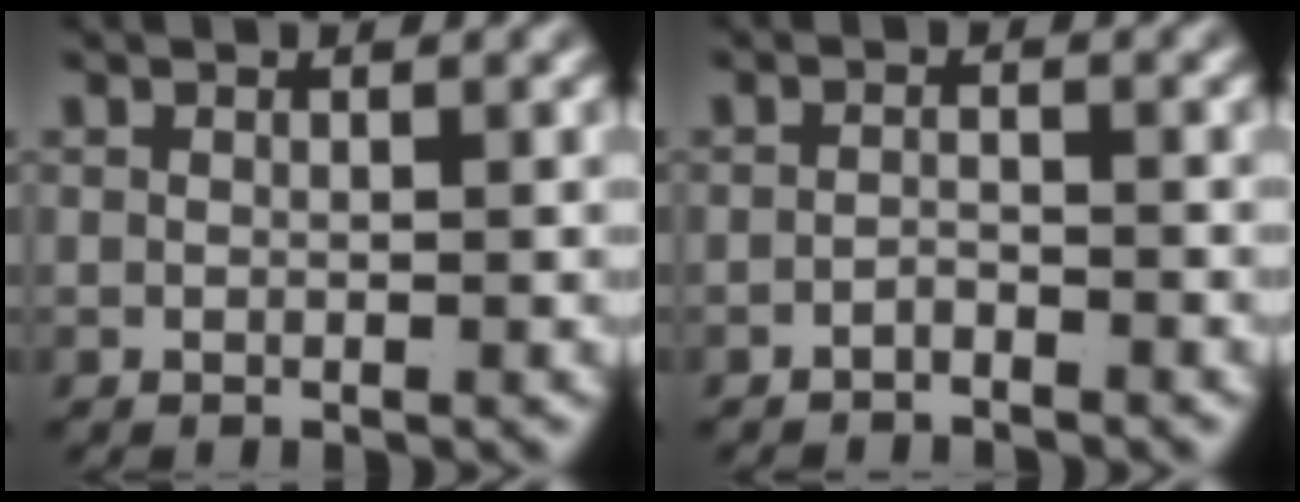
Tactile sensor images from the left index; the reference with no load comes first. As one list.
[{"total": 1.5, "force": [-1.5, 0.1, 0.2], "torque": [-0.003, -0.008, -0.025]}]